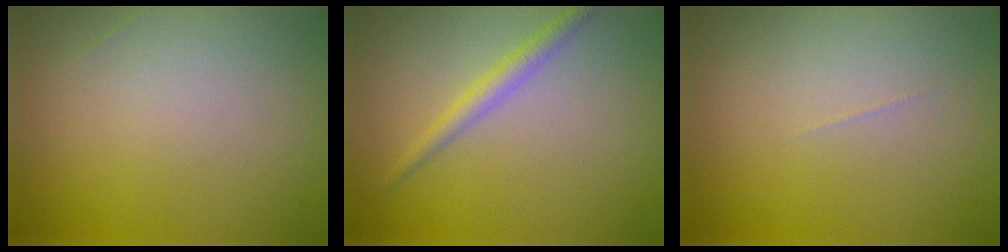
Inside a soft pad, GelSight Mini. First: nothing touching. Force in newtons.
{"total": 2.0, "press": 2.0, "slide": 0.1}
{"total": 0.0}